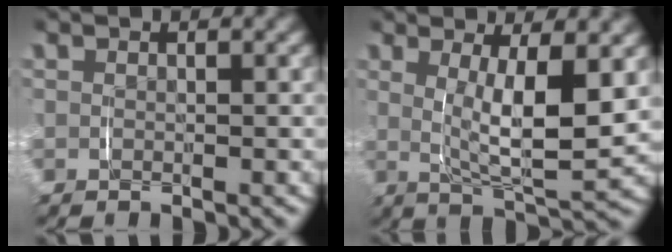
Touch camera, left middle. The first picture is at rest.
{"total": 7.0, "force": [1.4, 2.4, 6.5], "torque": [-0.109, -0.015, 0.027]}